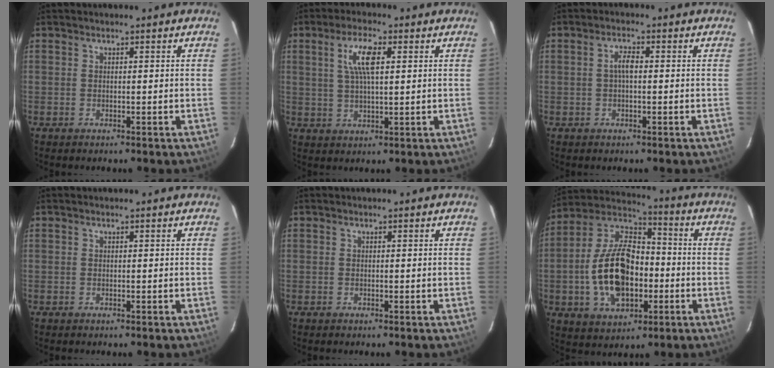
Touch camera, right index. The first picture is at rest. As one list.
[{"total": 6.6, "force": [2.2, 1.9, 5.9], "torque": [-0.113, 0.008, 0.041]}, {"total": 2.3, "force": [-0.1, 0.8, 2.2], "torque": [-0.044, 0.008, -0.002]}, {"total": 0.0}, {"total": 0.0}, {"total": 17.7, "force": [-3.6, 8.4, 15.1], "torque": [-0.312, 0.005, -0.065]}]